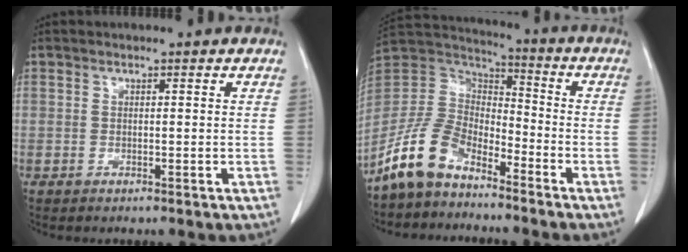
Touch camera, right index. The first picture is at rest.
{"total": 11.1, "force": [-8.3, 5.3, 5.1], "torque": [-0.118, 0.025, -0.172]}